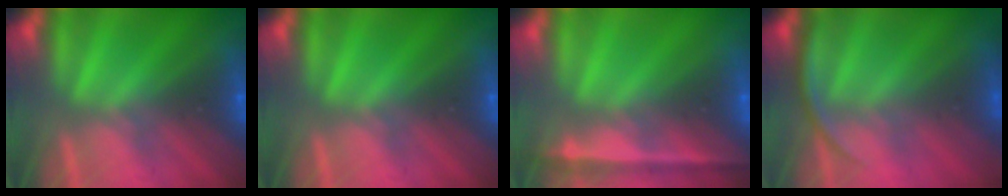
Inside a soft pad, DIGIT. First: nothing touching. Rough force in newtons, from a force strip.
{"total": 0.0}
{"total": 1.8}
{"total": 3.2}